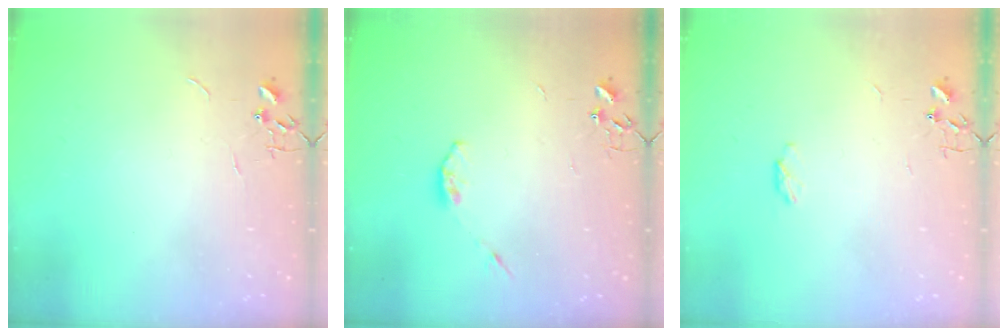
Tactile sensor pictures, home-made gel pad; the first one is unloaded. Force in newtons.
{"total": 3.3, "press": 3.3, "slide": 0.5}
{"total": 3.6, "press": 3.6, "slide": 0.6}